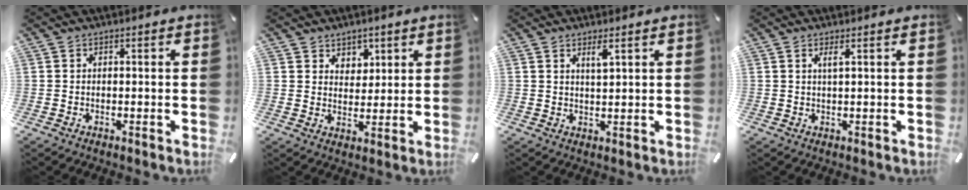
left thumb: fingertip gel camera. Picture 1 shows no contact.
{"total": 4.6, "force": [2.9, 3.6, 0.1], "torque": [0.007, -0.013, 0.048]}
{"total": 2.7, "force": [1.7, 0.4, 2.1], "torque": [-0.036, -0.002, 0.028]}
{"total": 1.8, "force": [0.7, 0.1, 1.6], "torque": [-0.034, 0.000, 0.011]}